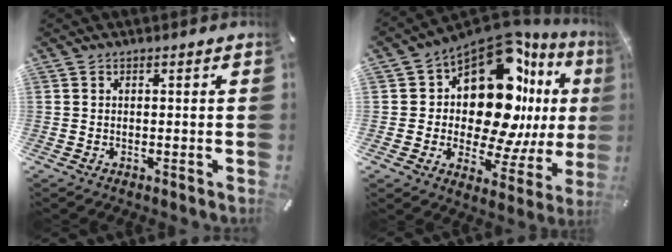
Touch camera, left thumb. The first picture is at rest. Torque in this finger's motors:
{"motor_torque": [0.66, 2.61, 2.46, -0.31, 0.16]}